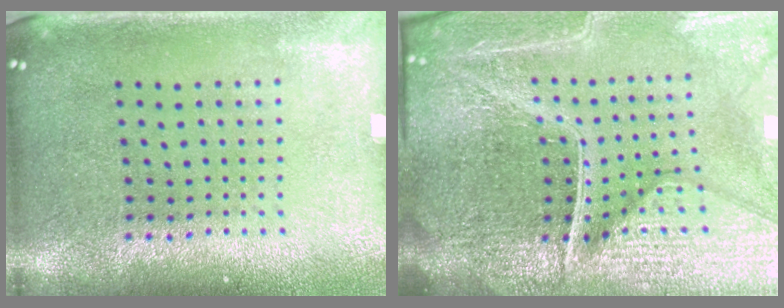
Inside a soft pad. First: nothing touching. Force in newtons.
{"total": 6.9, "press": 6.1, "slide": 3.4}